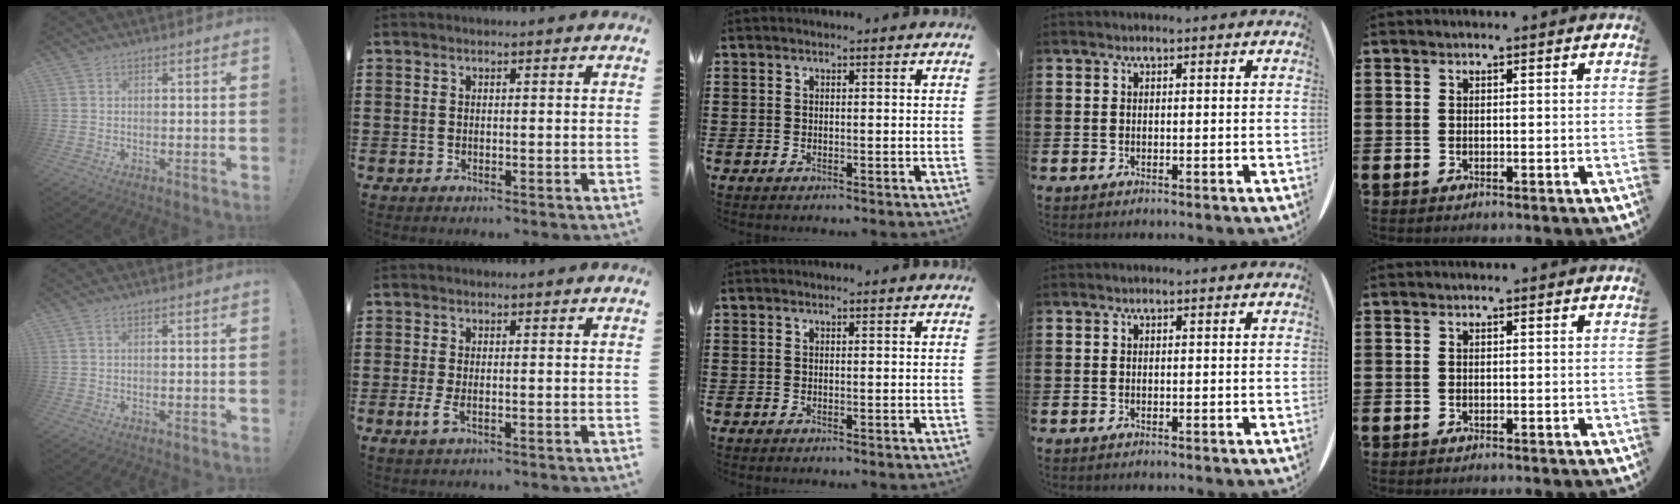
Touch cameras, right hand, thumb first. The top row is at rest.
{"thumb": {"total": 0.5, "force": [0.2, 0.1, 0.5], "torque": [-0.014, 0.002, 0.003]}, "index": {"total": 1.9, "force": [-0.5, 0.5, 1.7], "torque": [-0.045, -0.008, -0.012]}}